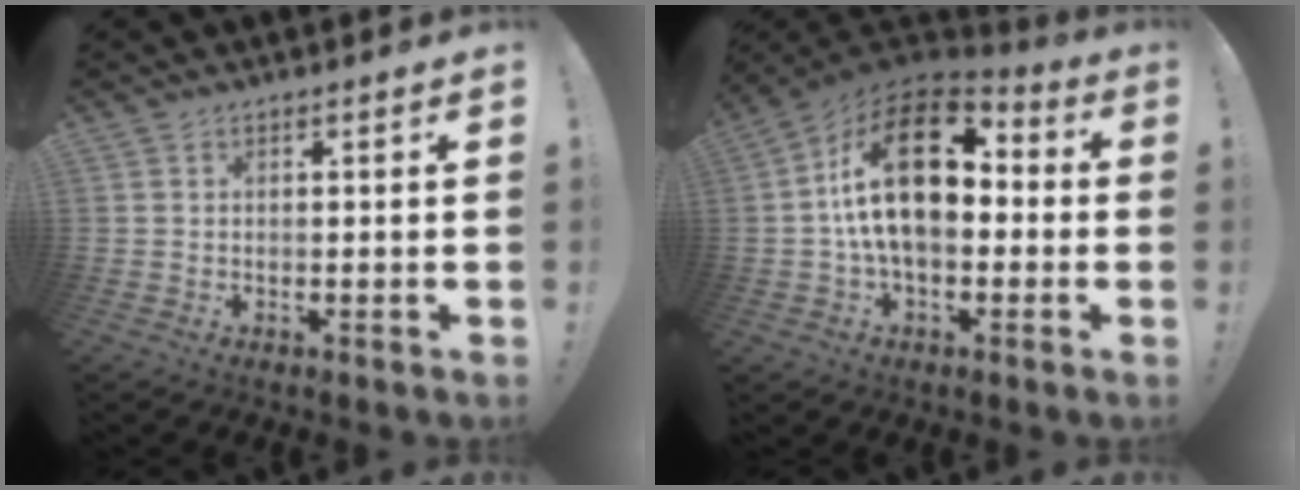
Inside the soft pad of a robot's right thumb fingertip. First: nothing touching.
{"total": 22.6, "force": [3.6, 12.2, 18.7], "torque": [-0.317, -0.001, 0.065]}